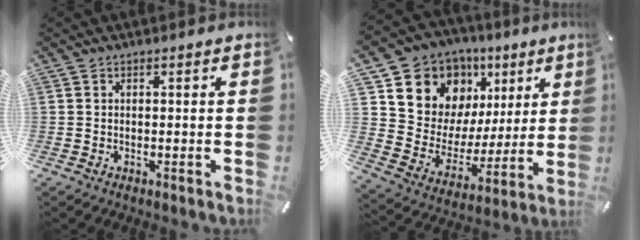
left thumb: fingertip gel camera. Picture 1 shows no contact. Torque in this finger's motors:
{"motor_torque": [1.58, 1.58, 1.34, -1.43, 0.13]}